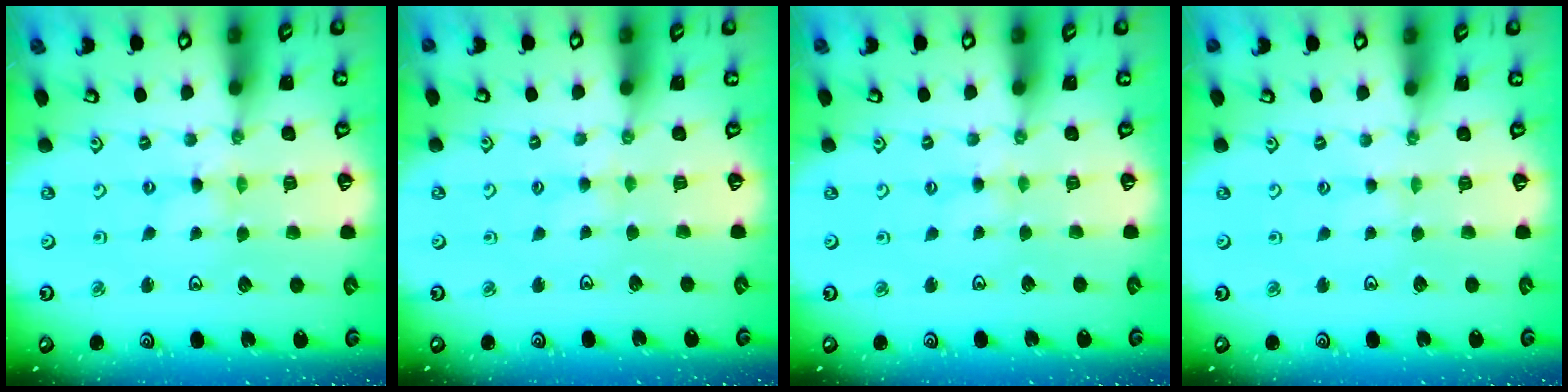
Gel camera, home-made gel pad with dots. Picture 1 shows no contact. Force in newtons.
{"total": 2.1, "press": 2.1, "slide": 0.4}
{"total": 1.6, "press": 1.5, "slide": 0.3}
{"total": 0.9, "press": 0.9, "slide": 0.2}